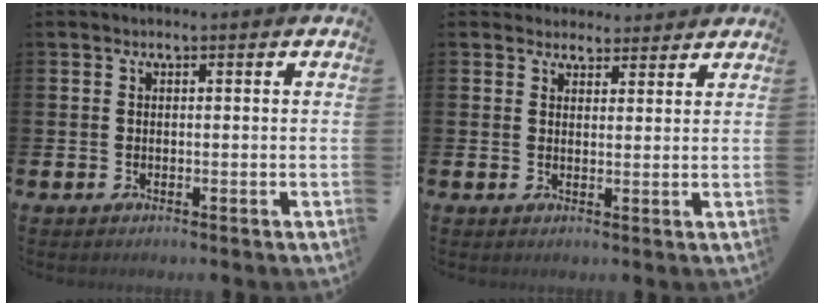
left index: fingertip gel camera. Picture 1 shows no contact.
{"total": 3.2, "force": [2.9, 1.2, -0.3], "torque": [0.007, -0.013, 0.052]}